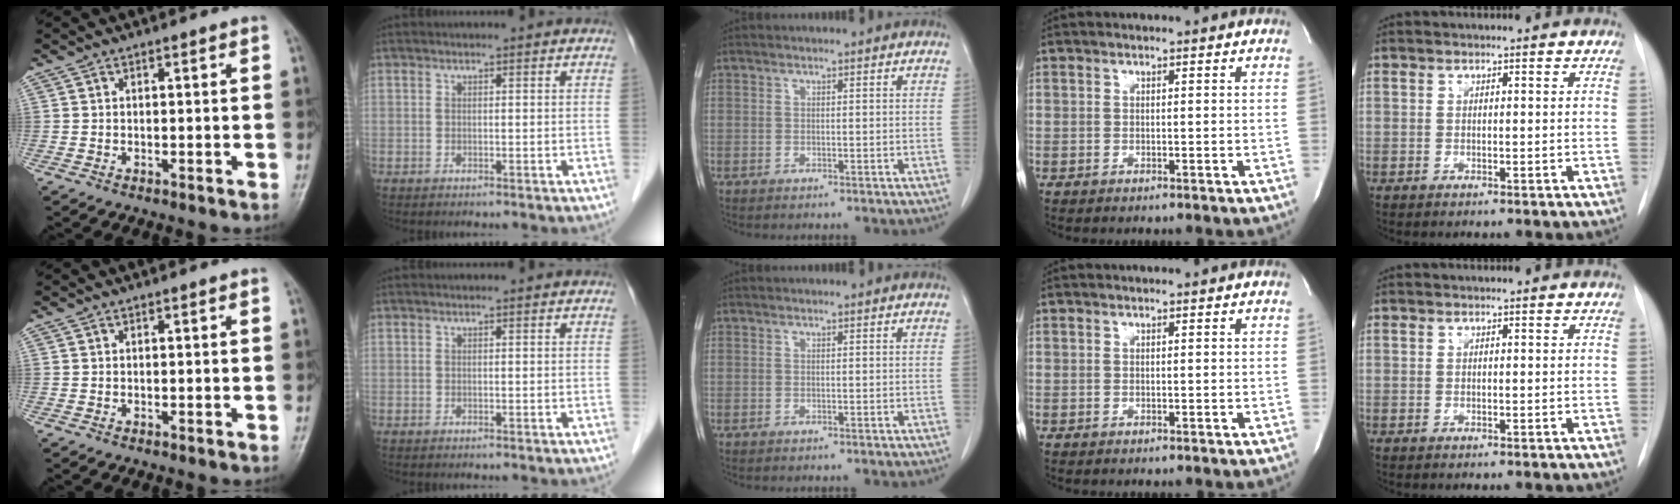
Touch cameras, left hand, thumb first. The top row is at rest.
{}